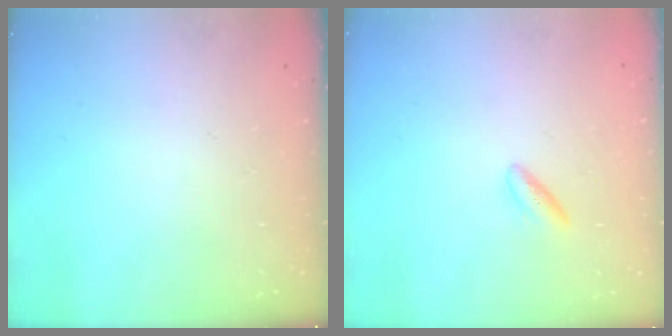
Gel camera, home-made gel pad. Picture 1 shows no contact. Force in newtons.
{"total": 2.9, "press": 2.6, "slide": 1.4}